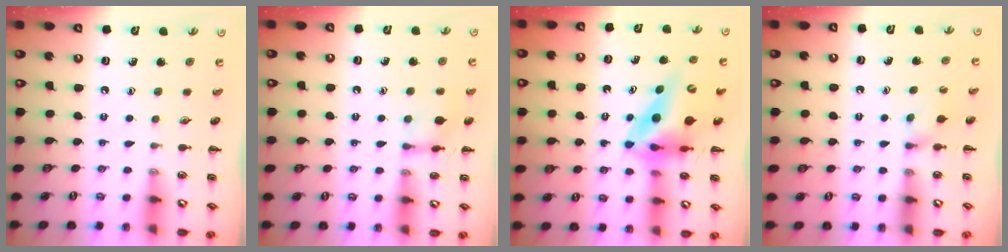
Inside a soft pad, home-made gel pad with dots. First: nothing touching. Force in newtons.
{"total": 8.6, "press": 8.6, "slide": 0.4}
{"total": 12.2, "press": 11.6, "slide": 3.6}
{"total": 3.4, "press": 3.1, "slide": 1.2}